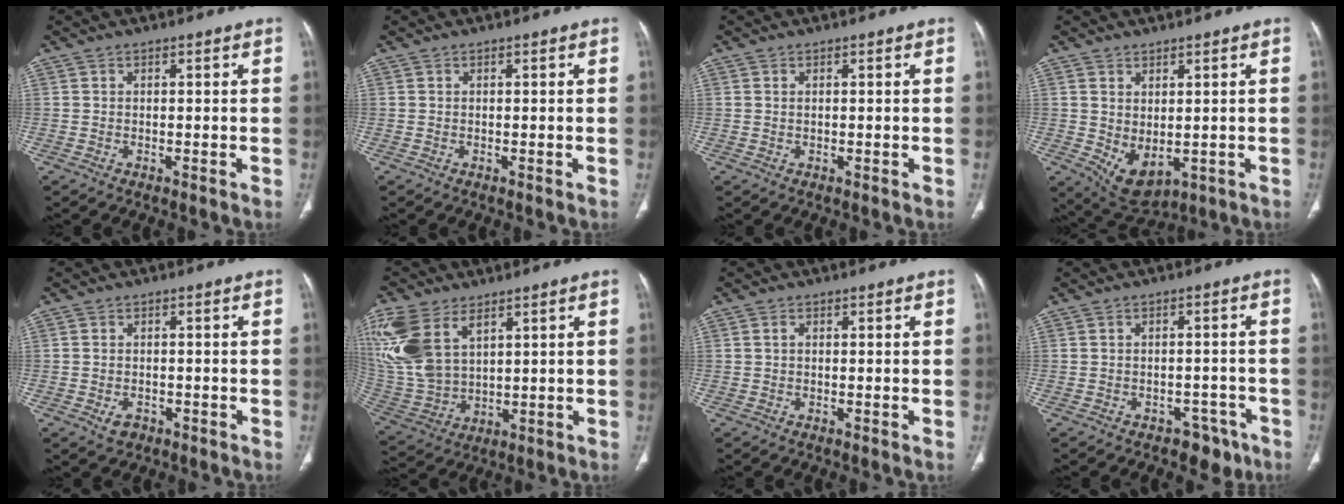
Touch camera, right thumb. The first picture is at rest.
{"total": 0.0}
{"total": 0.6, "force": [0.3, 0.3, 0.5], "torque": [-0.012, 0.003, 0.005]}
{"total": 6.9, "force": [-0.6, 4.2, 5.4], "torque": [-0.078, -0.008, 0.018]}
{"total": 2.6, "force": [-1.2, 1.9, 1.3], "torque": [-0.017, 0.006, -0.013]}
{"total": 17.9, "force": [8.1, 10.6, 11.9], "torque": [-0.279, -0.018, 0.174]}
{"total": 0.8, "force": [0.0, 0.6, 0.5], "torque": [-0.008, 0.002, -0.001]}
{"total": 5.1, "force": [-3.4, 3.4, 1.7], "torque": [-0.003, 0.028, -0.041]}